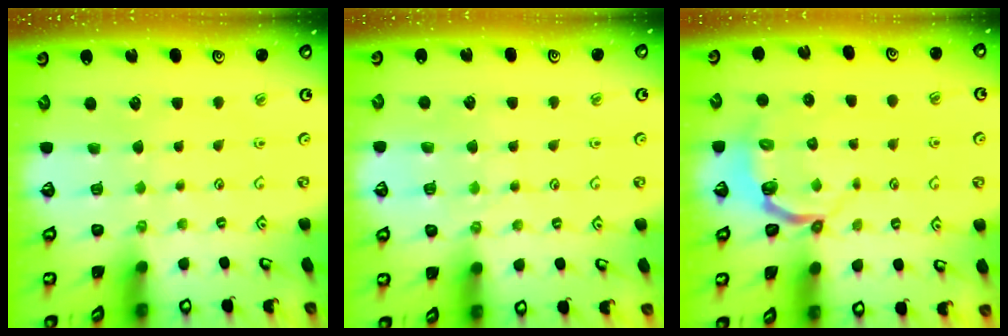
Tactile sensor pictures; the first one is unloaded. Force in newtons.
{"total": 3.9, "press": 3.9, "slide": 0.7}
{"total": 3.9, "press": 3.0, "slide": 2.6}